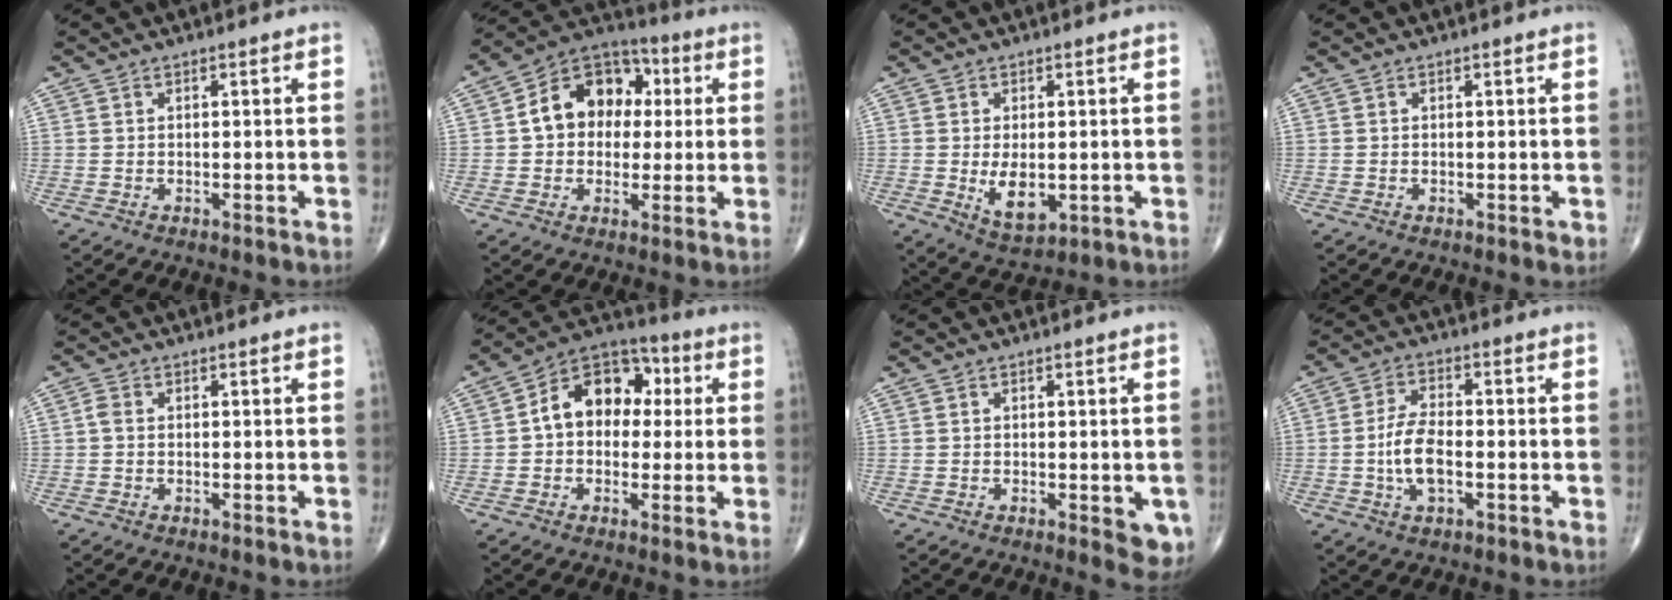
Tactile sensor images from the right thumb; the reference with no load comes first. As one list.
[{"total": 13.9, "force": [1.9, 10.6, 8.7], "torque": [-0.097, 0.025, 0.020]}, {"total": 6.6, "force": [-0.8, 3.6, 5.4], "torque": [-0.080, -0.014, -0.001]}, {"total": 0.6, "force": [-0.1, 0.4, 0.4], "torque": [-0.002, 0.000, -0.004]}, {"total": 1.3, "force": [-0.1, 0.9, 0.9], "torque": [-0.016, 0.001, -0.005]}, {"total": 13.0, "force": [1.6, 9.4, 8.9], "torque": [-0.101, 0.033, 0.012]}, {"total": 4.8, "force": [-1.3, 2.0, 4.1], "torque": [-0.028, -0.006, -0.015]}, {"total": 7.2, "force": [-1.5, 3.4, 6.2], "torque": [-0.124, 0.012, -0.029]}]